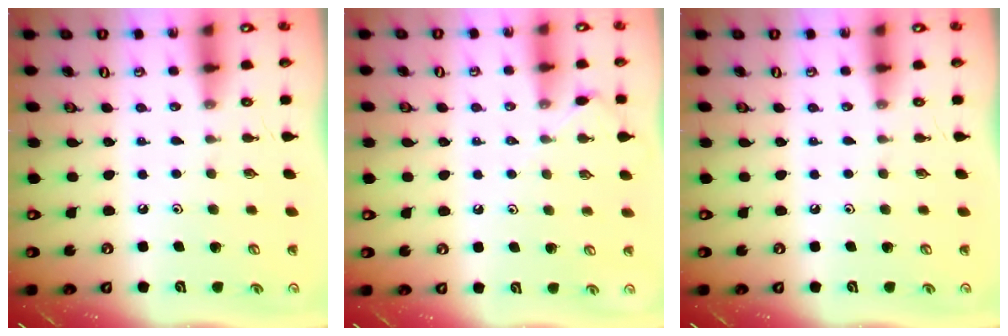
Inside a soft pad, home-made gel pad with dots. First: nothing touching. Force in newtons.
{"total": 3.4, "press": 3.4, "slide": 0.7}
{"total": 0.0}